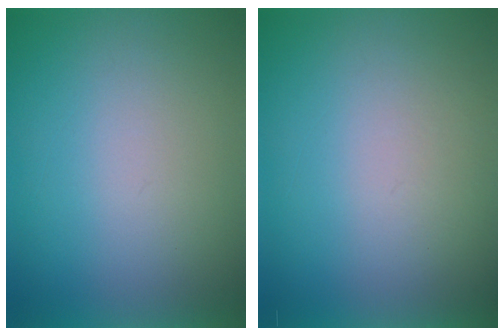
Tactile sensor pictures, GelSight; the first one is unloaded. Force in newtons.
{"total": 1.5}